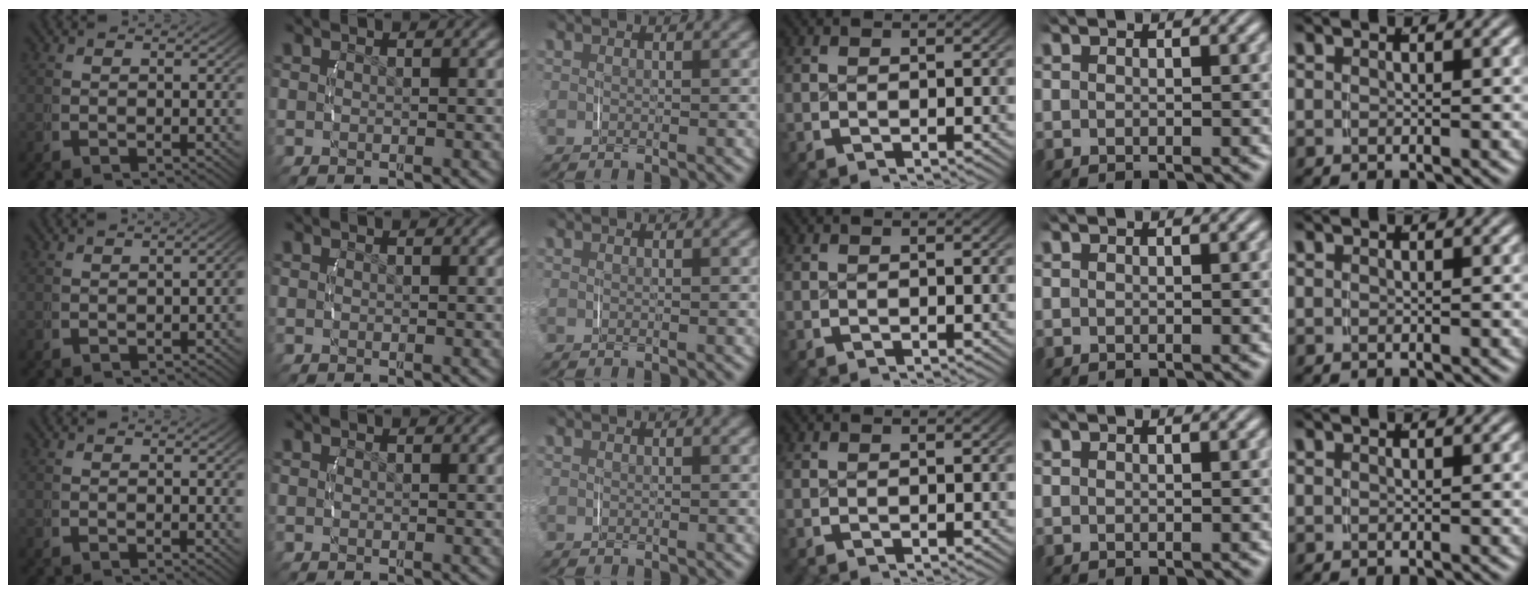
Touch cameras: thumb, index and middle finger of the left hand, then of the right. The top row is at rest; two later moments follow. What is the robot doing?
{"motion": "lift_and_place", "object": "string"}